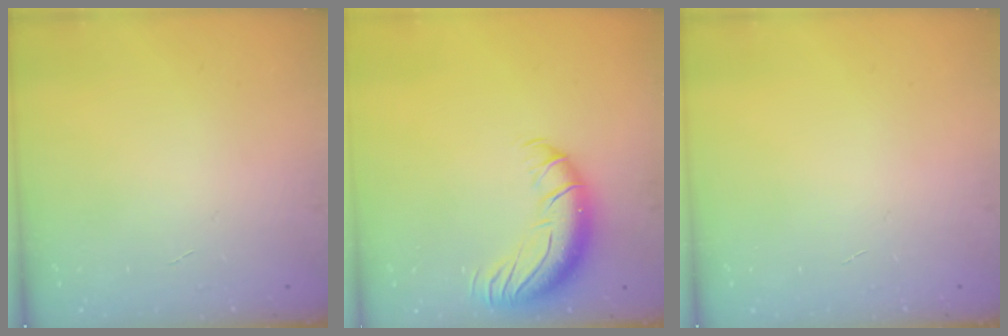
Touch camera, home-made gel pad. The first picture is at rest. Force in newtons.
{"total": 12.6, "press": 12.3, "slide": 2.8}
{"total": 0.0}